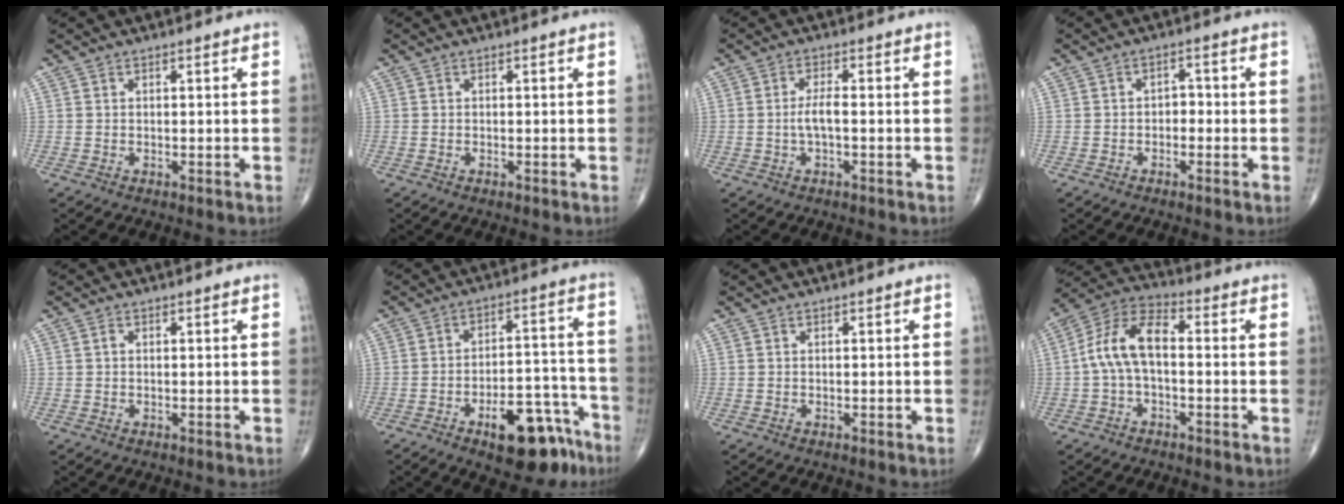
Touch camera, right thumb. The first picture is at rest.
{"total": 0.0}
{"total": 3.0, "force": [-0.5, 0.8, 2.9], "torque": [-0.065, 0.006, -0.011]}
{"total": 2.4, "force": [-0.7, 1.7, 1.5], "torque": [-0.005, 0.013, -0.019]}
{"total": 0.6, "force": [0.1, 0.5, 0.4], "torque": [-0.006, 0.000, 0.001]}
{"total": 14.6, "force": [-8.9, 6.2, 9.8], "torque": [-0.109, 0.078, -0.123]}
{"total": 0.0}
{"total": 10.6, "force": [-0.4, 5.6, 8.9], "torque": [-0.174, 0.037, -0.018]}